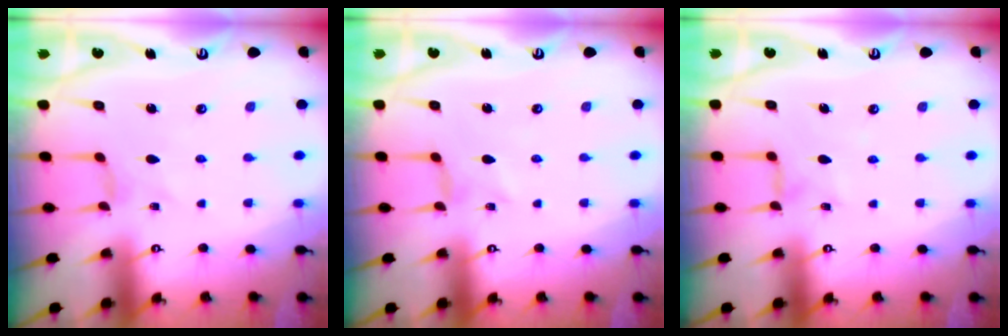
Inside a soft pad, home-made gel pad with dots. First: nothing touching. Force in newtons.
{"total": 0.0}
{"total": 1.6, "press": 1.6, "slide": 0.3}